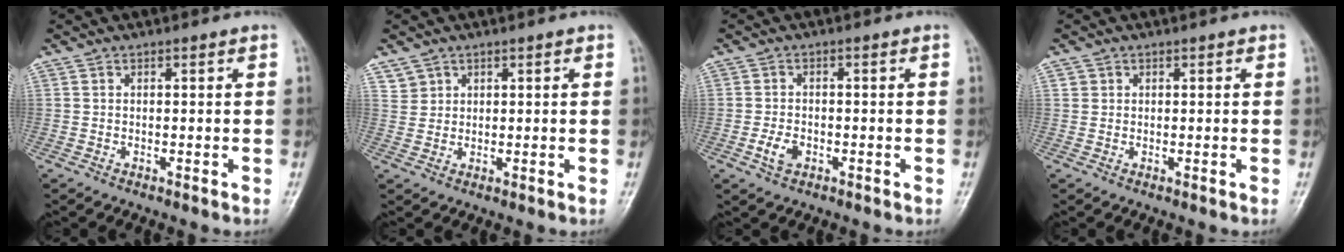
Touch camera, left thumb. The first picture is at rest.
{"total": 2.6, "force": [1.6, 2.0, 0.1], "torque": [0.023, -0.006, 0.023]}
{"total": 3.2, "force": [-1.3, 2.1, 2.1], "torque": [-0.037, 0.004, -0.025]}
{"total": 1.5, "force": [0.6, 1.3, 0.4], "torque": [0.009, 0.000, 0.005]}